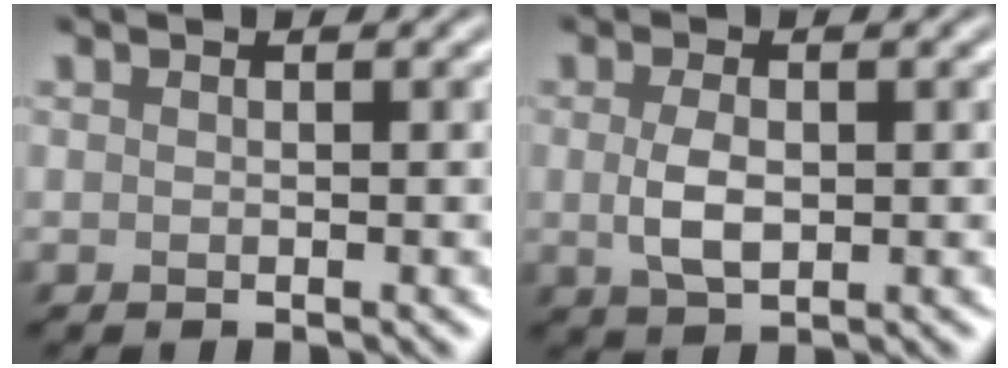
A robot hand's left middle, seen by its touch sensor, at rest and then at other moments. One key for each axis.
{"total": 2.7, "fx": 0.0, "fy": 1.5, "fz": 2.3, "tx": -0.054, "ty": -0.002, "tz": 0.002}